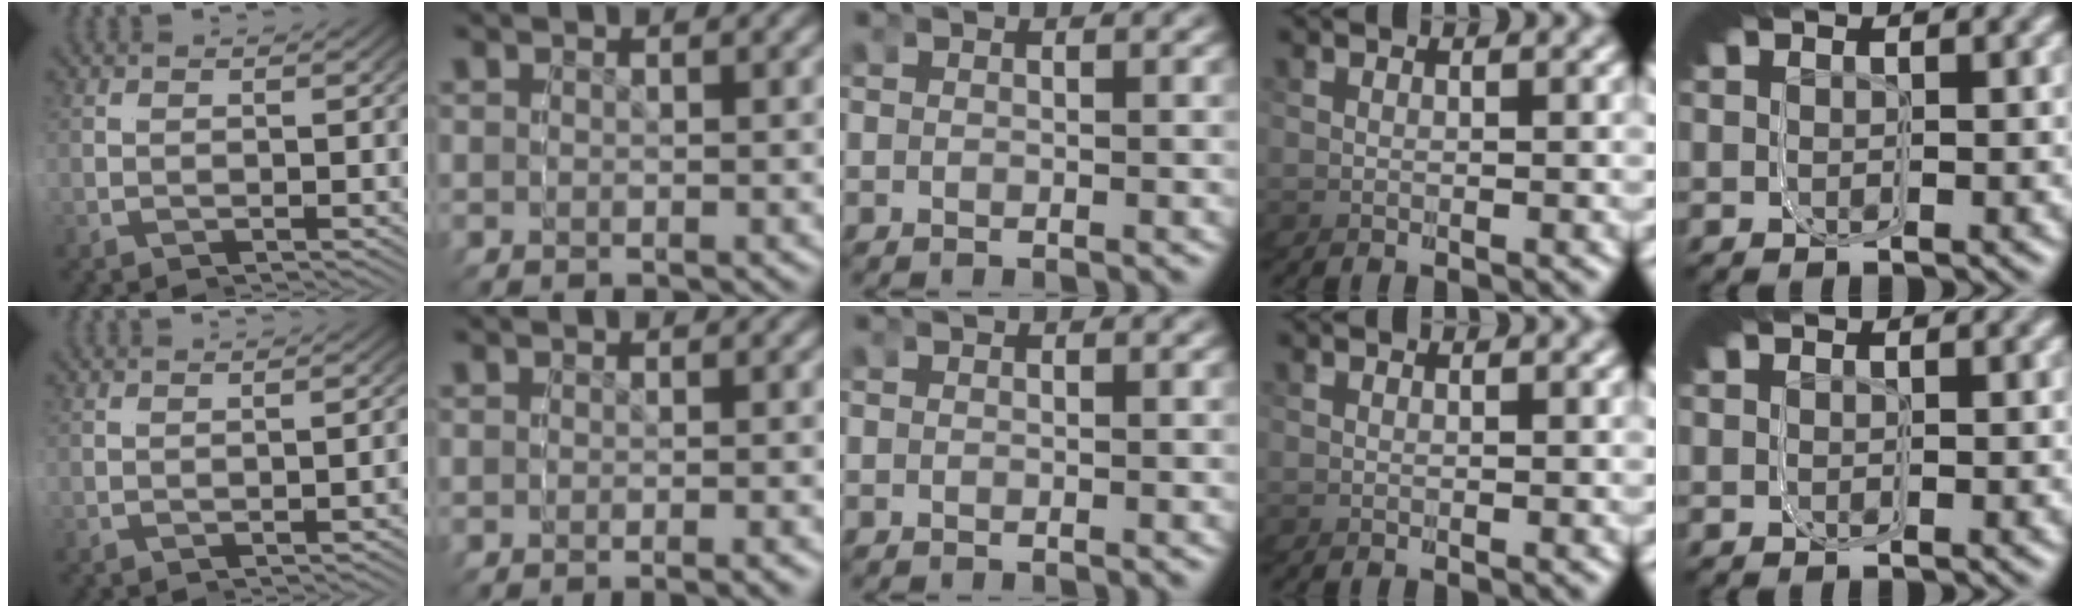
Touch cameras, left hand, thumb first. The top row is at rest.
{"thumb": {"total": 0.8, "force": [-0.1, -0.7, -0.2], "torque": [-0.003, 0.004, -0.004]}, "index": {"total": 1.8, "force": [-0.6, -1.6, -0.3], "torque": [0.004, 0.009, -0.011]}}